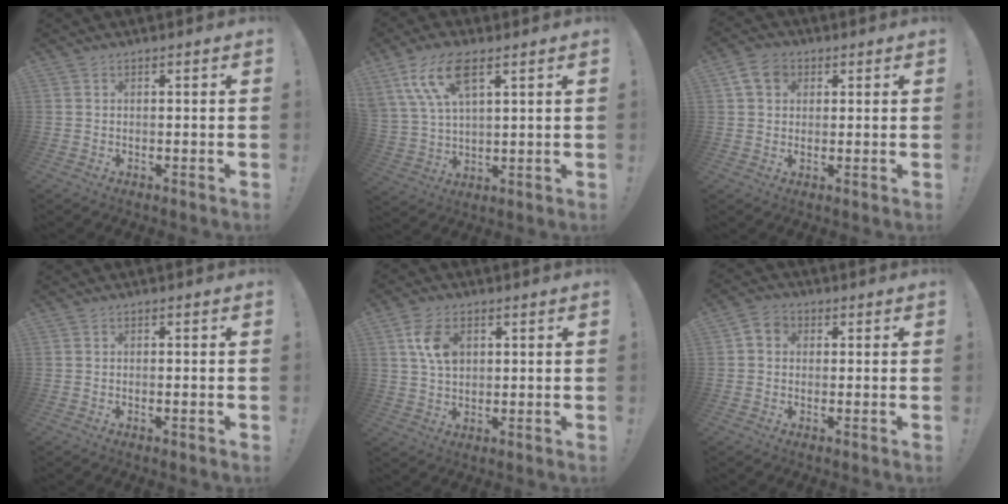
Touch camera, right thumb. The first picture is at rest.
{"total": 12.2, "force": [6.8, 5.5, 8.6], "torque": [-0.185, -0.014, 0.126]}
{"total": 7.1, "force": [2.7, 5.4, 3.8], "torque": [-0.057, 0.002, 0.053]}
{"total": 0.8, "force": [-0.1, -0.2, 0.8], "torque": [-0.013, -0.002, -0.002]}
{"total": 8.6, "force": [2.8, 5.7, 5.8], "torque": [-0.101, -0.001, 0.053]}
{"total": 4.1, "force": [0.3, 3.6, 1.9], "torque": [-0.030, 0.008, 0.007]}